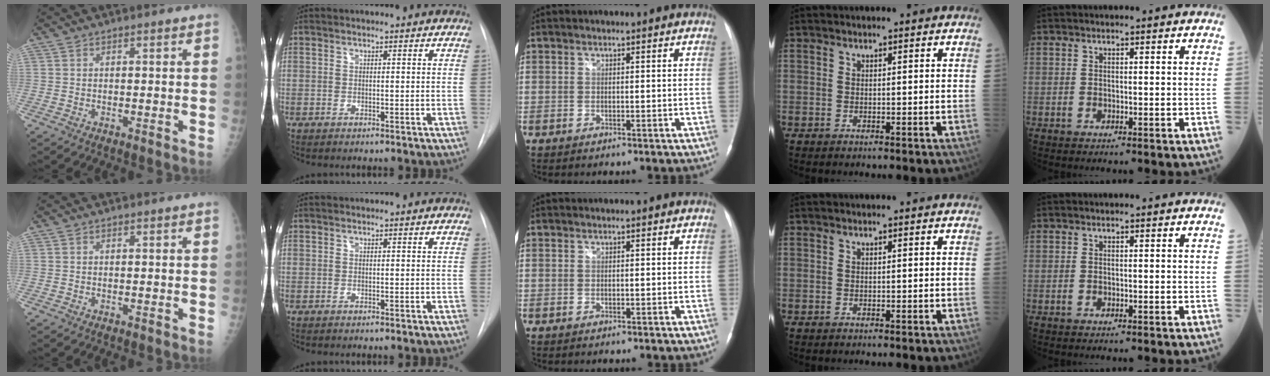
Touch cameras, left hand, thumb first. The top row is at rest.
{}